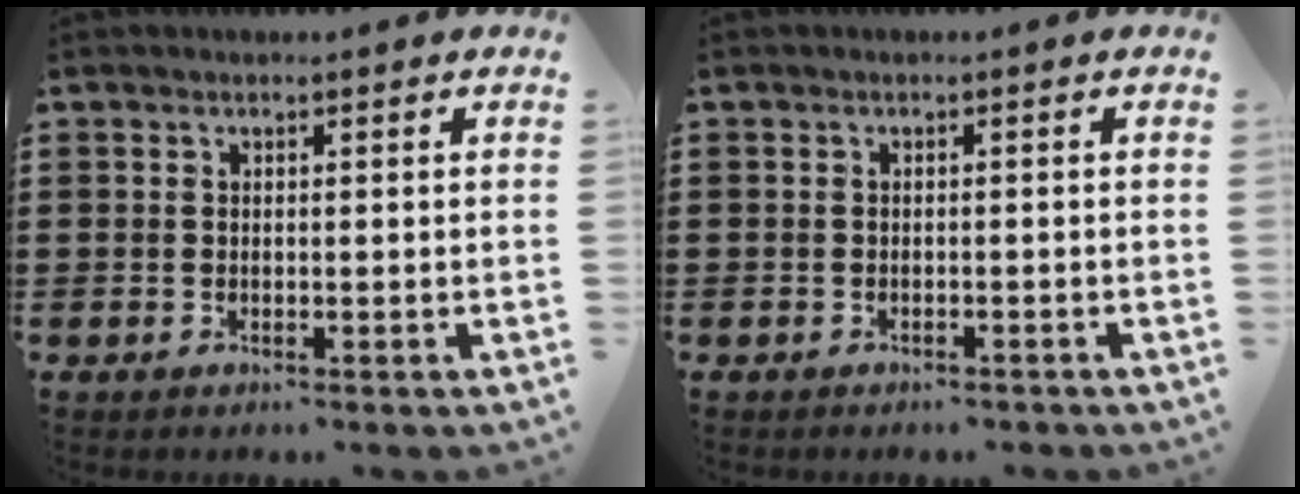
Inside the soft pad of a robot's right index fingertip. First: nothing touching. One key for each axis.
{"total": 0.8, "fx": -0.8, "fy": 0.2, "fz": 0.2, "tx": -0.007, "ty": -0.001, "tz": -0.017}